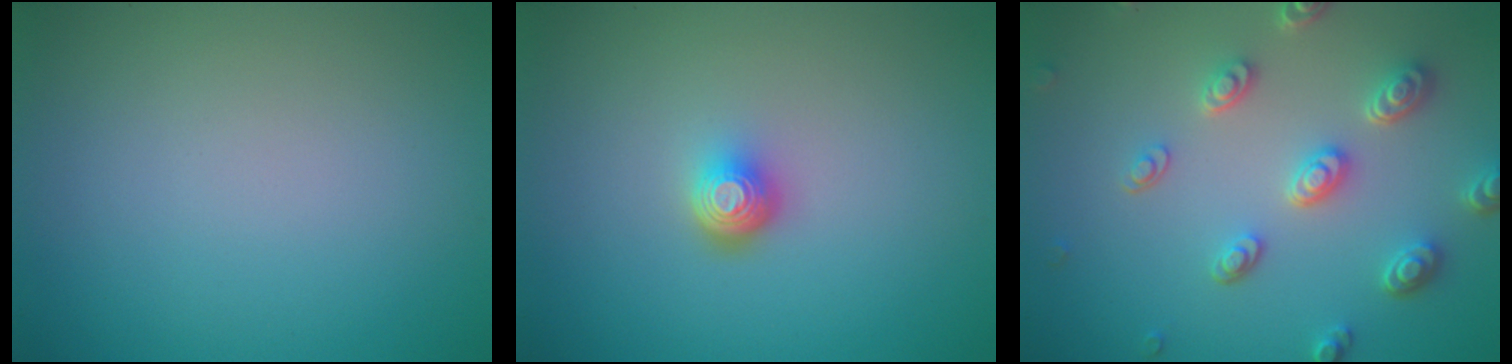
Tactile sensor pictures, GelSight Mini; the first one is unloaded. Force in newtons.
{"total": 2.3, "press": 1.5, "slide": 1.8}
{"total": 4.6, "press": 3.6, "slide": 2.8}